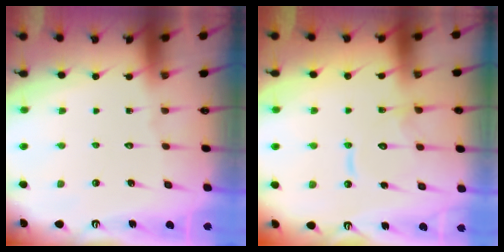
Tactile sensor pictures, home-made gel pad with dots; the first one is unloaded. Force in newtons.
{"total": 12.0, "press": 11.9, "slide": 1.3}